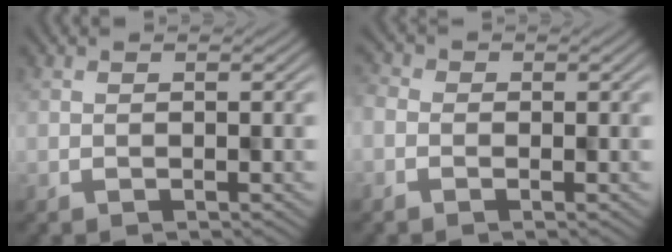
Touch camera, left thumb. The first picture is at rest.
{"total": 1.9, "force": [-0.9, 1.5, 0.7], "torque": [-0.005, -0.002, -0.020]}